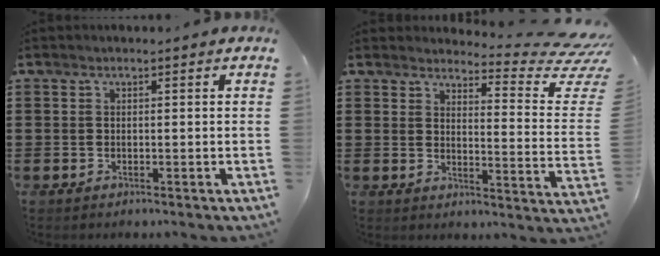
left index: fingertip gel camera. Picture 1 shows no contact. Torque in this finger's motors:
{"motor_torque": [-1.39, 0.75, 0.05, -0.02]}